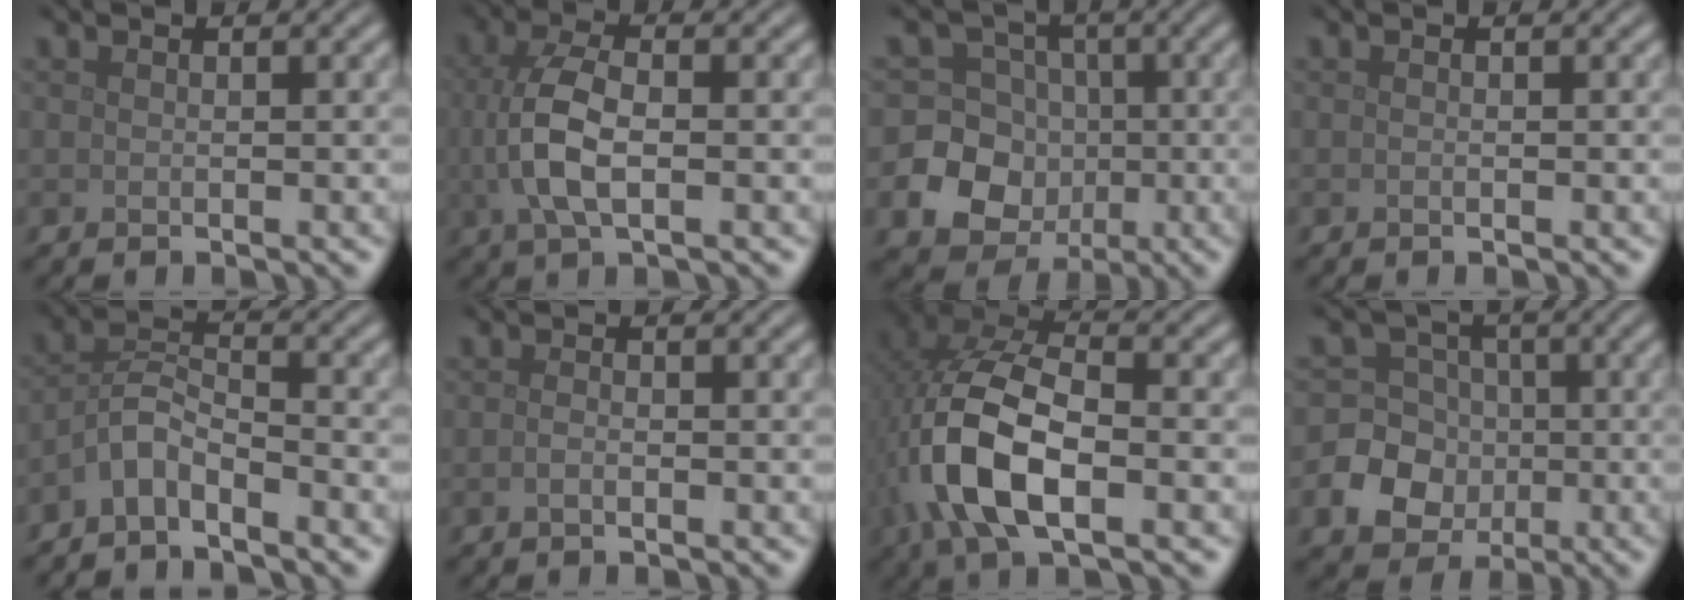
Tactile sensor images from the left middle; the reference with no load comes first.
{"total": 5.4, "force": [-0.1, 2.5, 4.7], "torque": [-0.114, 0.001, -0.003]}
{"total": 12.4, "force": [-2.4, 11.8, 2.8], "torque": [-0.093, 0.001, -0.051]}
{"total": 0.0}
{"total": 3.1, "force": [-2.4, 0.9, 1.7], "torque": [-0.033, 0.010, -0.057]}
{"total": 0.8, "force": [-0.4, 0.2, 0.7], "torque": [-0.014, -0.001, -0.008]}
{"total": 9.9, "force": [-2.4, 4.9, 8.3], "torque": [-0.188, 0.002, -0.051]}
{"total": 8.9, "force": [-1.9, 8.3, 2.5], "torque": [-0.058, 0.005, -0.060]}